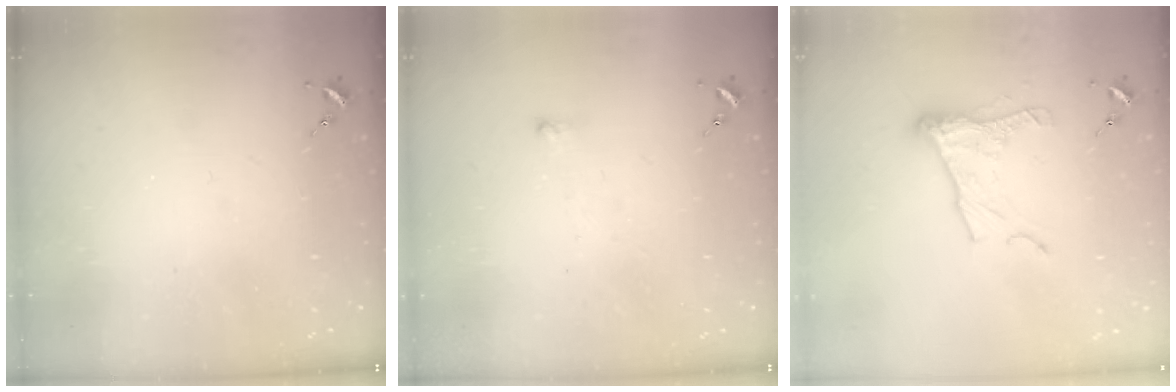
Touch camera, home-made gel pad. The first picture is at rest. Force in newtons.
{"total": 2.5, "press": 2.5, "slide": 0.2}
{"total": 13.2, "press": 13.2, "slide": 0.8}